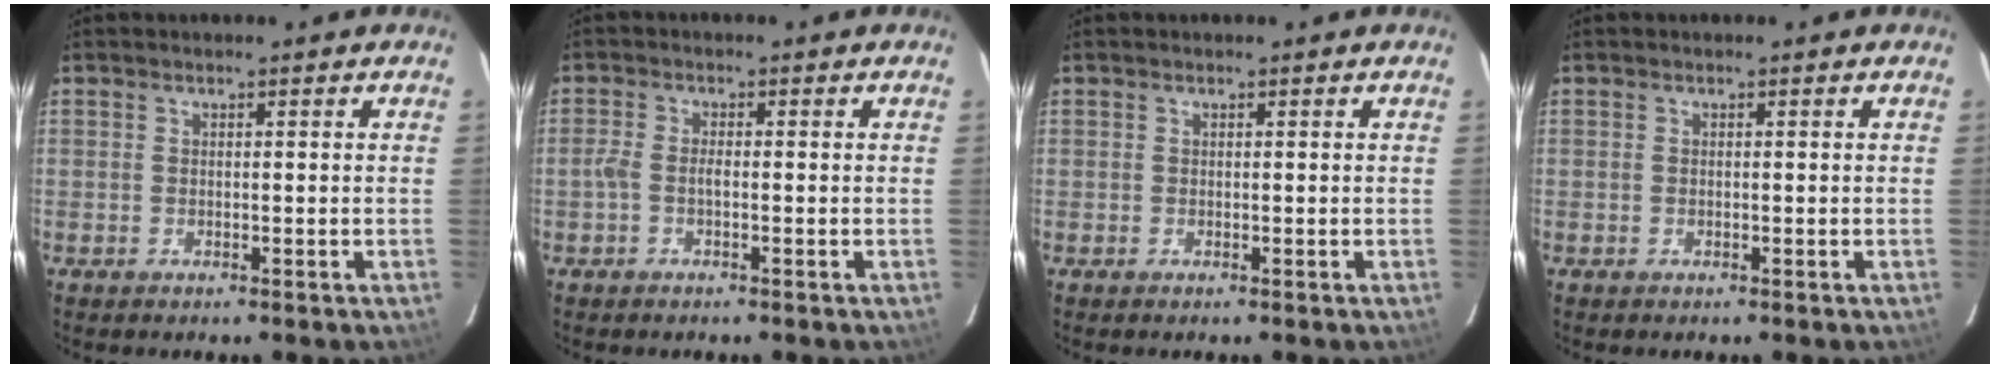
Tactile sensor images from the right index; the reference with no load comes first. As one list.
[{"total": 2.2, "force": [-0.8, 0.7, 1.9], "torque": [-0.044, 0.003, -0.020]}, {"total": 0.0}, {"total": 0.0}]